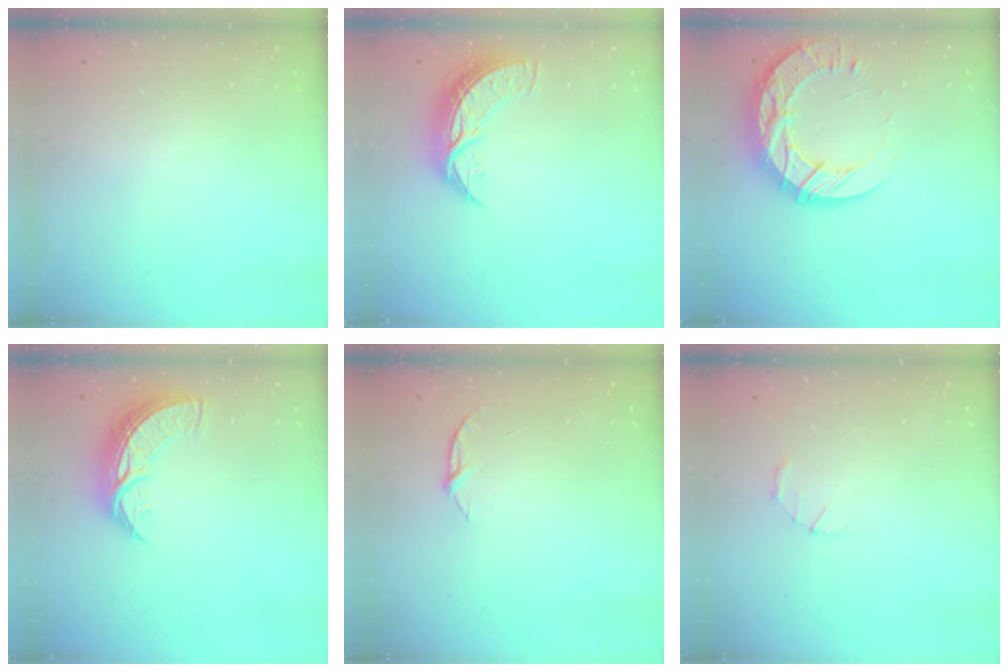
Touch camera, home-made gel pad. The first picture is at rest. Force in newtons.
{"total": 7.9, "press": 7.9, "slide": 0.6}
{"total": 18.6, "press": 18.5, "slide": 1.6}
{"total": 9.5, "press": 9.5, "slide": 0.8}
{"total": 4.3, "press": 4.3, "slide": 0.4}
{"total": 1.4, "press": 1.3, "slide": 0.3}